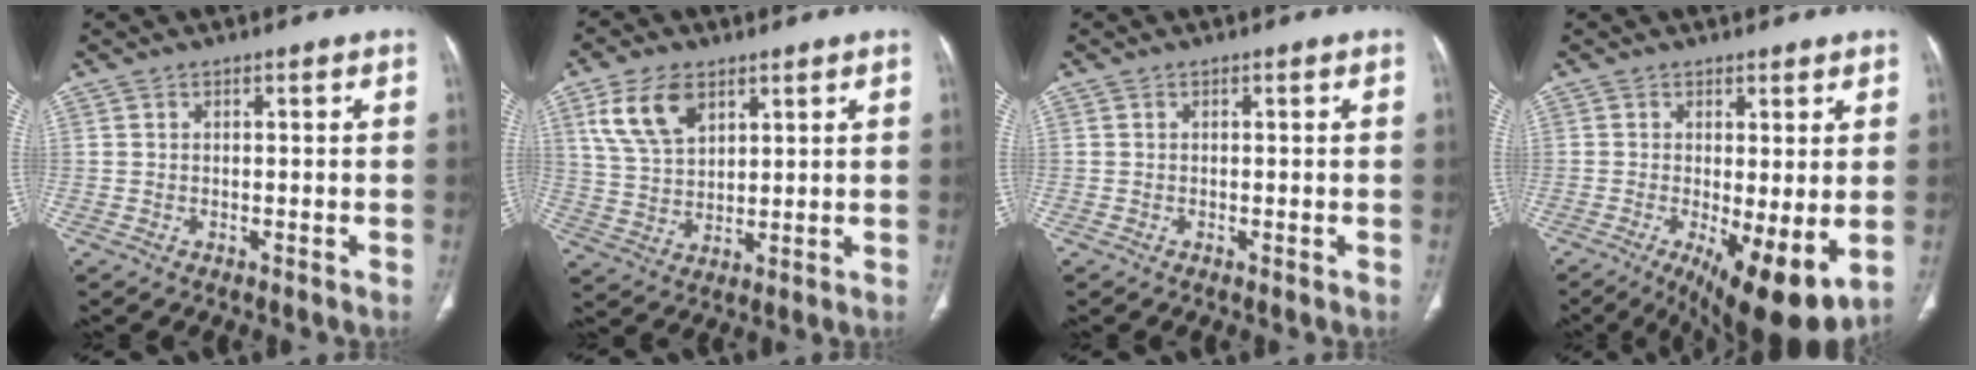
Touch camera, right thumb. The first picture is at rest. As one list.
[{"total": 10.2, "force": [5.1, 5.9, 6.5], "torque": [-0.114, -0.014, 0.106]}, {"total": 0.0}, {"total": 11.5, "force": [-2.4, 3.6, 10.6], "torque": [-0.166, -0.025, -0.026]}]